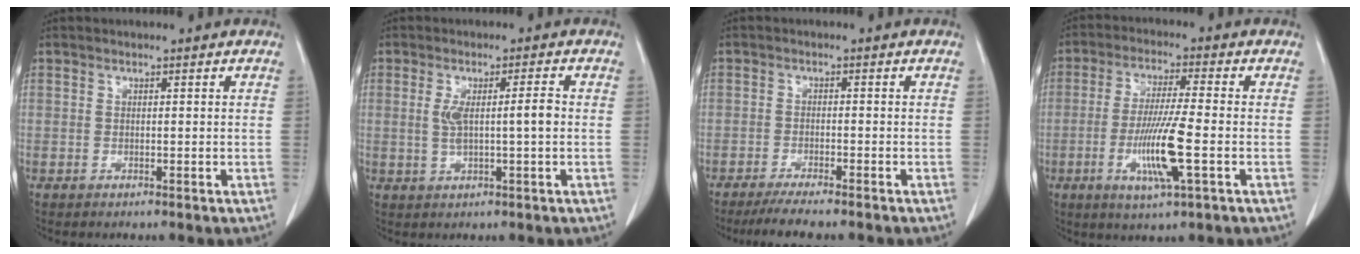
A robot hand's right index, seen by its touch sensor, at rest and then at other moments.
{"total": 4.8, "force": [0.1, 0.2, 4.8], "torque": [-0.088, 0.006, 0.007]}
{"total": 6.2, "force": [-5.3, 0.0, 3.3], "torque": [-0.045, -0.015, -0.086]}
{"total": 10.0, "force": [-2.8, 0.1, 9.6], "torque": [-0.188, -0.016, -0.054]}